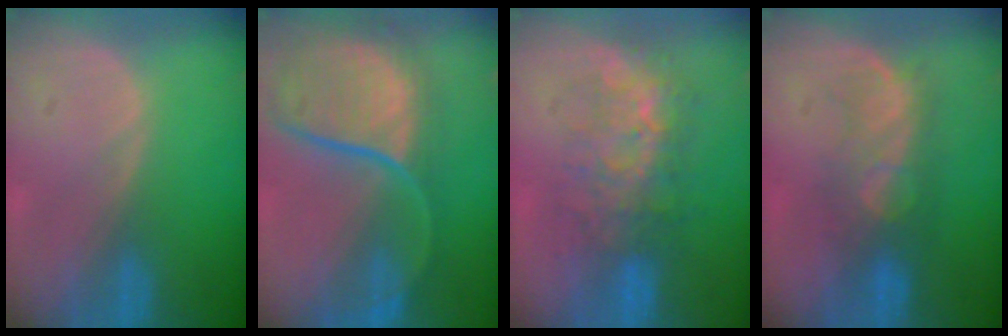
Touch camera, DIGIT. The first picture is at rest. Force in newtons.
{"total": 12.1, "press": 9.8, "slide": 7.1}
{"total": 8.0, "press": 7.6, "slide": 2.4}
{"total": 6.1, "press": 6.0, "slide": 1.2}